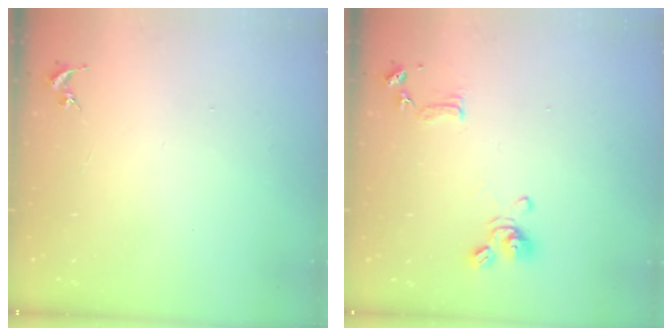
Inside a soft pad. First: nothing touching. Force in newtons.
{"total": 9.8, "press": 9.7, "slide": 1.7}